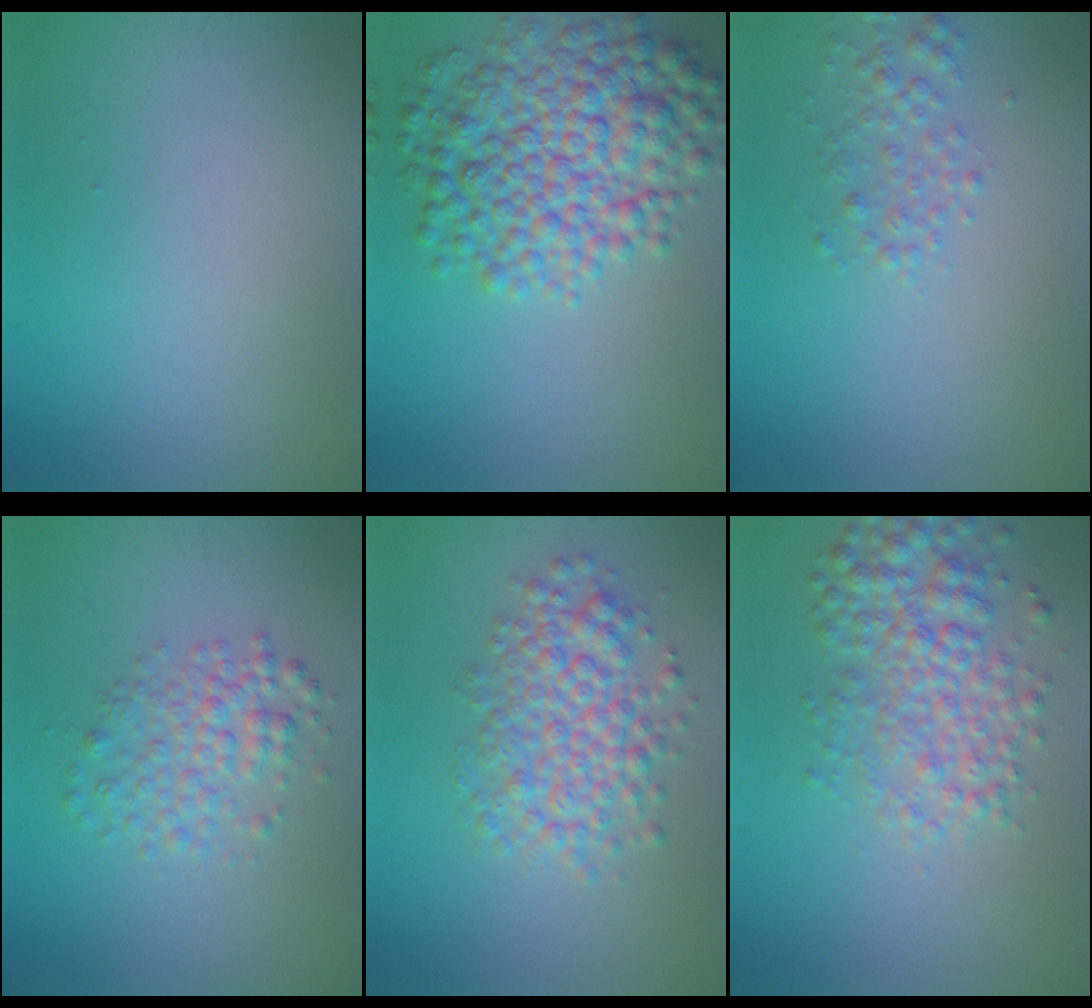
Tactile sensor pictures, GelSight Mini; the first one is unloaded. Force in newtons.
{"total": 8.3, "press": 8.3, "slide": 0.0}
{"total": 1.9, "press": 1.9, "slide": 0.1}
{"total": 3.1, "press": 3.1, "slide": 0.1}
{"total": 5.0, "press": 5.0, "slide": 0.1}
{"total": 5.0, "press": 5.0, "slide": 0.1}